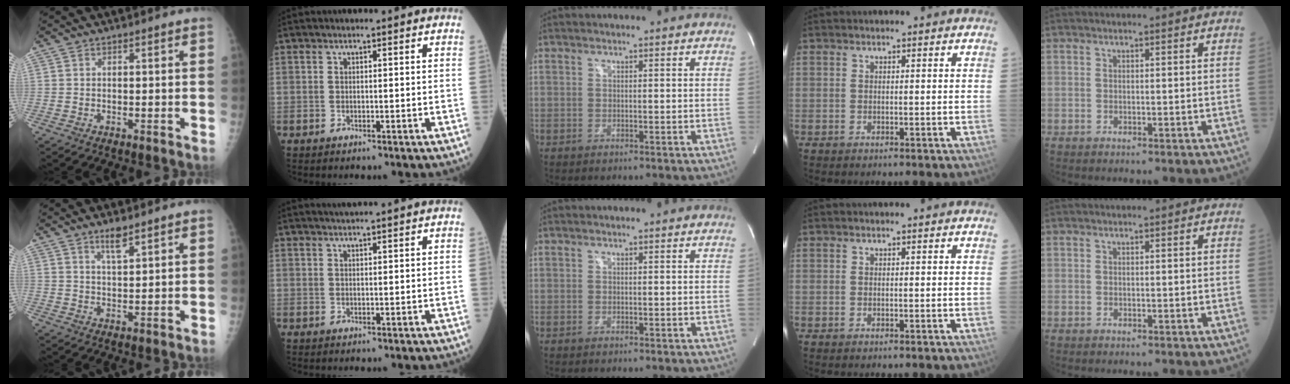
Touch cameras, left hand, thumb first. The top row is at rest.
{"thumb": {"total": 3.6, "force": [2.5, 0.7, 2.4], "torque": [-0.041, -0.016, 0.048]}, "index": {"total": 2.4, "force": [2.1, -0.5, 0.9], "torque": [-0.008, 0.015, 0.038]}}